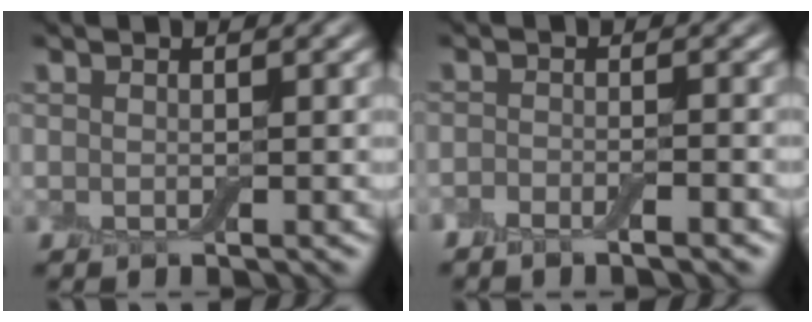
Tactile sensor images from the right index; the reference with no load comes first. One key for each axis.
{"total": 2.2, "fx": -1.6, "fy": 0.3, "fz": 1.4, "tx": -0.030, "ty": 0.001, "tz": -0.028}